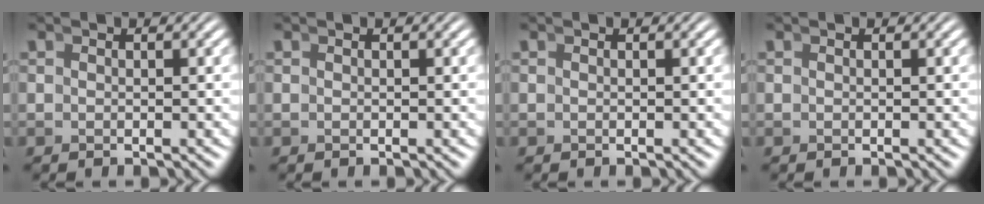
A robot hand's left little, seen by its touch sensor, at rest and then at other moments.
{"total": 0.0}
{"total": 0.0}
{"total": 0.0}